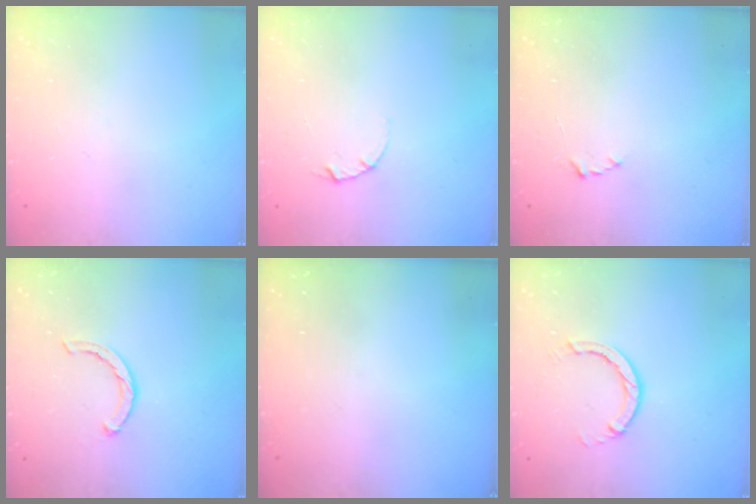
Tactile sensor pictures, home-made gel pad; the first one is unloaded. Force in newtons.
{"total": 2.1, "press": 2.1, "slide": 0.1}
{"total": 2.2, "press": 2.1, "slide": 0.3}
{"total": 2.1, "press": 2.1, "slide": 0.3}
{"total": 0.0}
{"total": 4.1, "press": 4.0, "slide": 0.6}